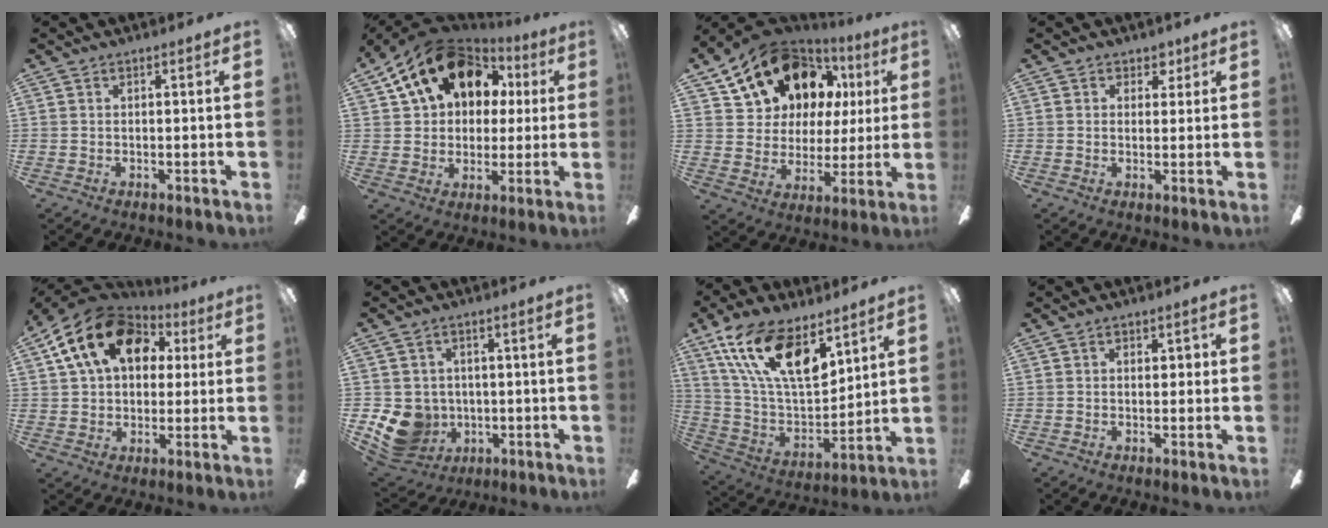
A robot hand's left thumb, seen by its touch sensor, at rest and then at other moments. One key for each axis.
{"total": 18.3, "fx": 8.7, "fy": 13.1, "fz": 9.4, "tx": -0.161, "ty": -0.021, "tz": 0.161}
{"total": 16.5, "fx": 11.1, "fy": 10.7, "fz": 5.8, "tx": -0.128, "ty": -0.062, "tz": 0.215}
{"total": 3.2, "fx": 1.8, "fy": 2.5, "fz": 0.6, "tx": 0.006, "ty": -0.004, "tz": 0.029}
{"total": 17.3, "fx": 7.0, "fy": 12.0, "fz": 10.2, "tx": -0.193, "ty": -0.010, "tz": 0.128}
{"total": 10.0, "fx": -2.2, "fy": 9.0, "fz": 3.9, "tx": -0.119, "ty": 0.006, "tz": -0.035}
{"total": 20.3, "fx": 12.0, "fy": 8.8, "fz": 13.7, "tx": -0.281, "ty": -0.061, "tz": 0.212}
{"total": 1.9, "fx": 0.0, "fy": 1.4, "fz": 1.3, "tx": -0.015, "ty": 0.007, "tz": -0.005}